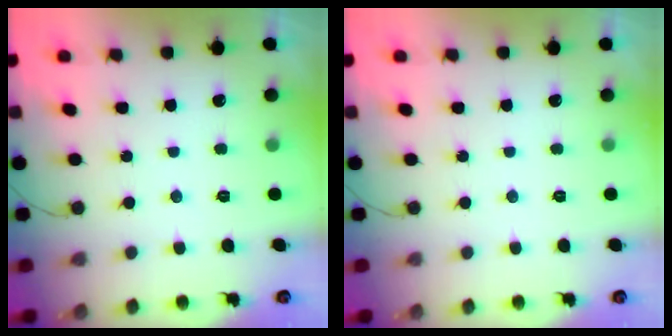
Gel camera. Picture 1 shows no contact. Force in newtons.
{"total": 0.0}